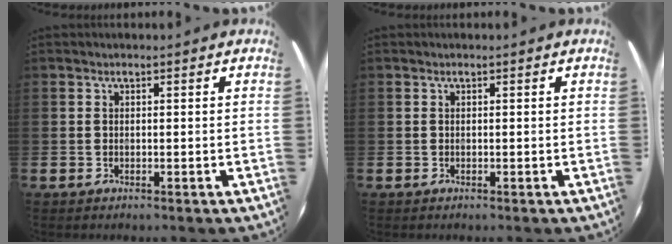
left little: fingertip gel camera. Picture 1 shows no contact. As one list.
[{"total": 0.0}]